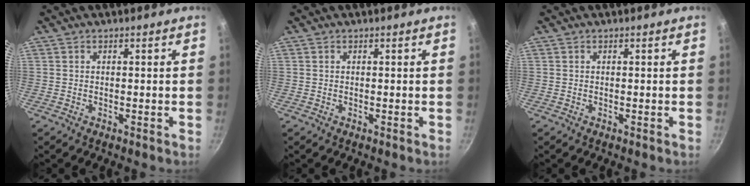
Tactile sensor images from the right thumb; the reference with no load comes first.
{"total": 0.0}
{"total": 0.0}